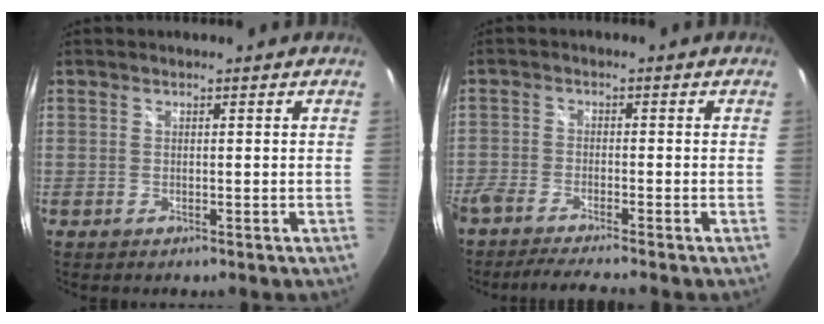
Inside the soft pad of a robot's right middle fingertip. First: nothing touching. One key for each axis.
{"total": 6.6, "fx": -5.9, "fy": -0.1, "fz": 2.9, "tx": -0.081, "ty": -0.018, "tz": -0.106}